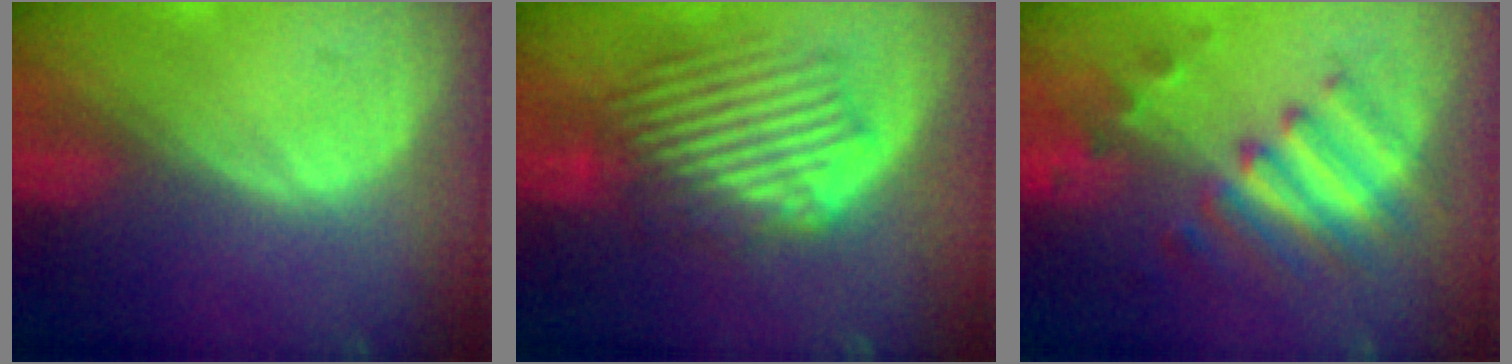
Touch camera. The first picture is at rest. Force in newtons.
{"total": 9.0, "press": 8.2, "slide": 3.6}
{"total": 7.5, "press": 7.5, "slide": 0.9}